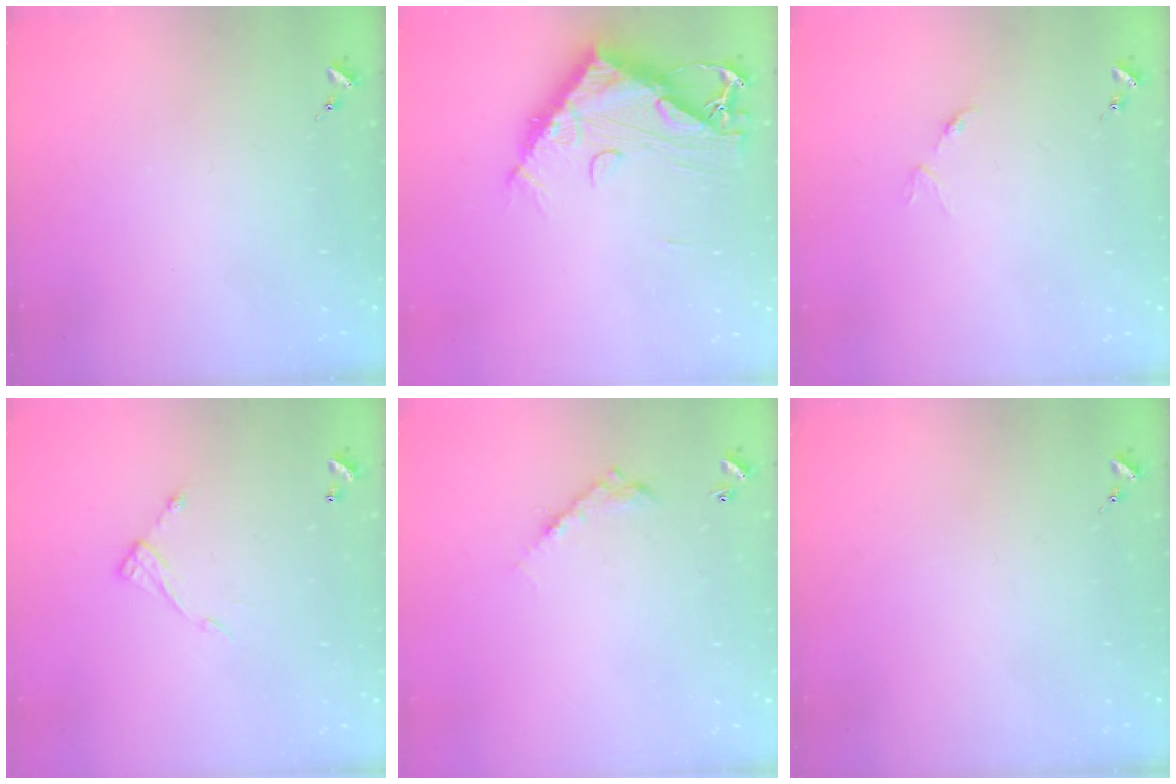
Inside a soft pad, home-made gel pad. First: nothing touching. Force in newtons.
{"total": 13.4, "press": 13.3, "slide": 1.5}
{"total": 3.7, "press": 3.7, "slide": 0.3}
{"total": 7.5, "press": 7.5, "slide": 0.2}
{"total": 7.7, "press": 7.7, "slide": 0.6}
{"total": 0.0}